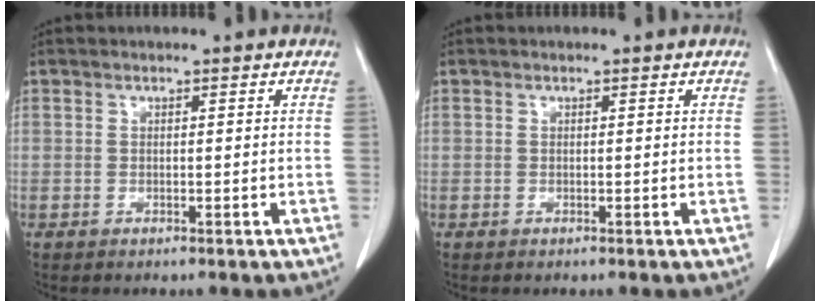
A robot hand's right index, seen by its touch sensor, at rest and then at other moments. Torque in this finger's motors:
{"motor_torque": [0.00, 0.00, 0.01, 0.00]}